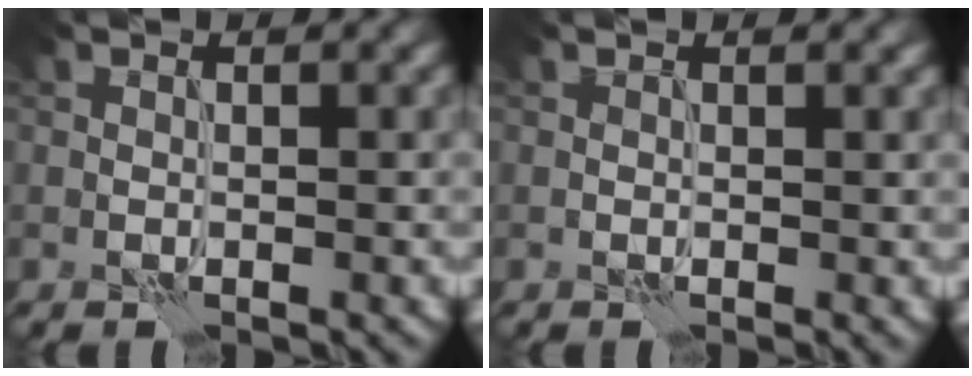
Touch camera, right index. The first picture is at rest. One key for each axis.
{"total": 1.0, "fx": 0.5, "fy": 0.4, "fz": 0.8, "tx": -0.005, "ty": -0.002, "tz": 0.004}